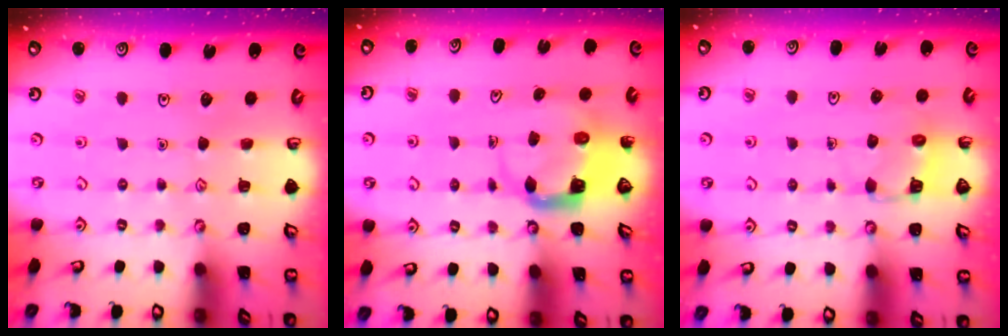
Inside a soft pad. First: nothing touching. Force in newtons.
{"total": 3.9, "press": 3.9, "slide": 0.4}
{"total": 4.3, "press": 4.3, "slide": 0.3}